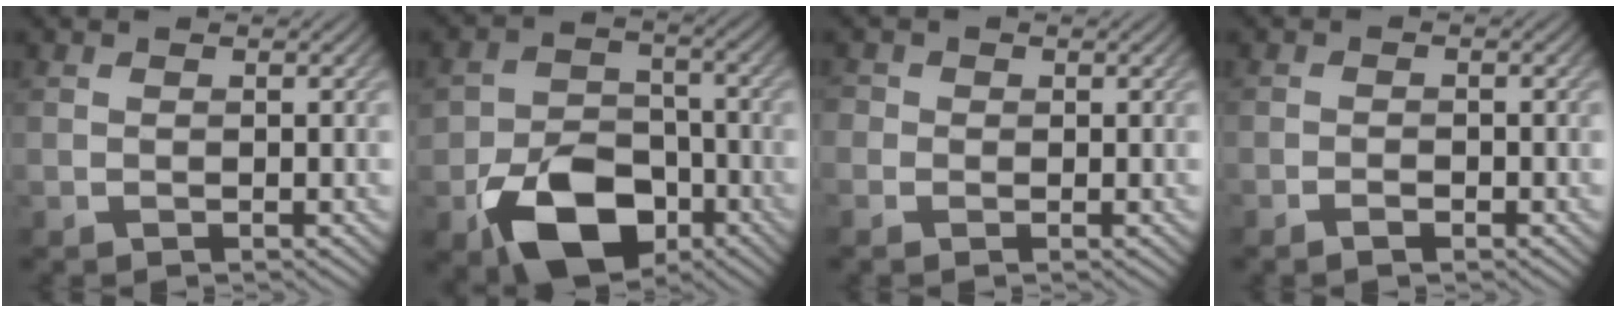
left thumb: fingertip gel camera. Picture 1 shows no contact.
{"total": 10.7, "force": [-5.2, 7.0, 6.2], "torque": [-0.124, -0.019, -0.095]}
{"total": 1.5, "force": [0.1, 1.4, 0.2], "torque": [-0.004, 0.002, -0.005]}
{"total": 1.3, "force": [-0.9, 0.4, 0.8], "torque": [-0.014, 0.000, -0.017]}